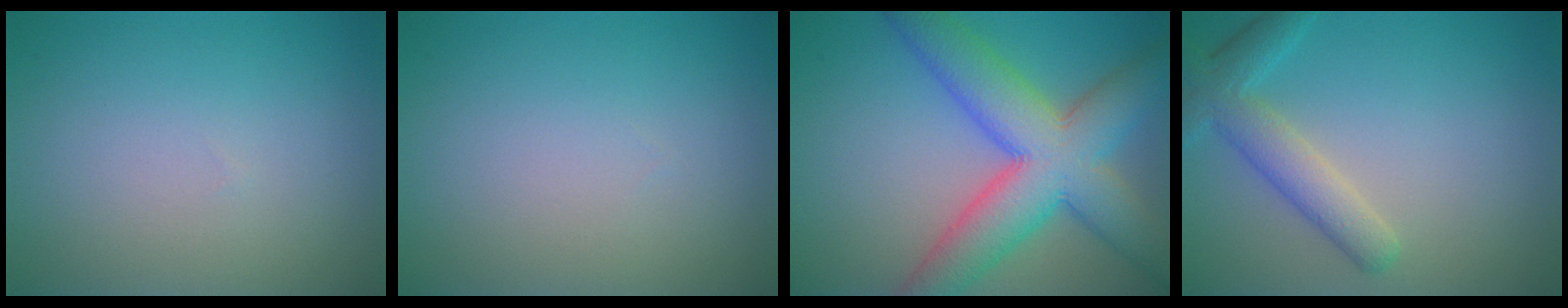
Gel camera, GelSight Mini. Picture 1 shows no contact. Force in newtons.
{"total": 0.0}
{"total": 9.9, "press": 9.9, "slide": 0.4}
{"total": 4.0, "press": 4.0, "slide": 0.4}